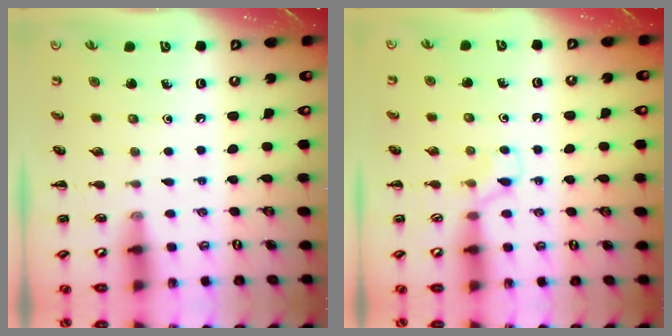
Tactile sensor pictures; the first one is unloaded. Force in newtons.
{"total": 3.3, "press": 3.0, "slide": 1.3}